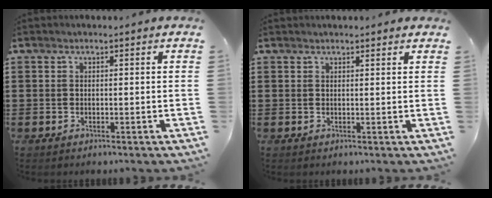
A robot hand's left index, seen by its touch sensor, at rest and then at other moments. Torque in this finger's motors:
{"motor_torque": [2.14, 0.00, 0.65, 0.06]}